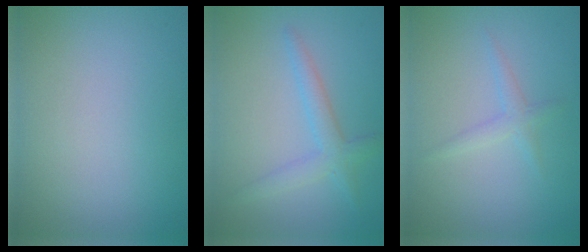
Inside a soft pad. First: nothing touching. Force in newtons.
{"total": 2.6, "press": 2.6, "slide": 0.1}
{"total": 1.4, "press": 1.4, "slide": 0.0}